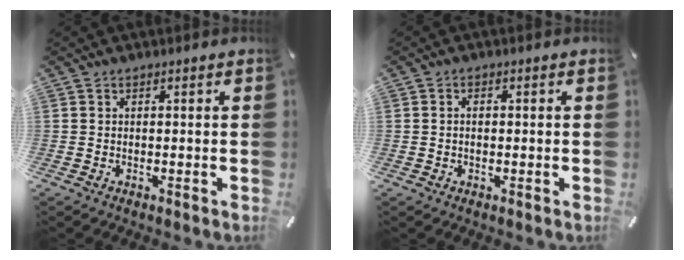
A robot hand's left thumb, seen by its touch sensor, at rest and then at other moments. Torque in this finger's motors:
{"motor_torque": [-0.20, -0.48, -0.20, -0.20, -0.07]}